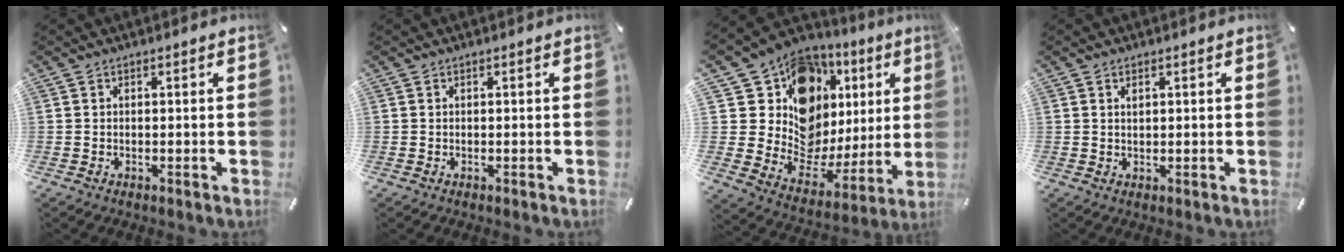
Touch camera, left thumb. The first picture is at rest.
{"total": 0.0}
{"total": 14.6, "force": [7.9, 10.8, 5.8], "torque": [-0.091, -0.089, 0.157]}
{"total": 1.1, "force": [0.5, 0.6, 0.7], "torque": [-0.015, 0.002, 0.009]}